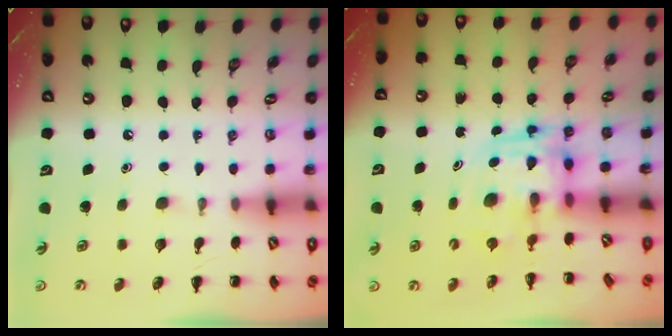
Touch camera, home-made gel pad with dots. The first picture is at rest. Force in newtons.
{"total": 3.7, "press": 3.7, "slide": 0.7}